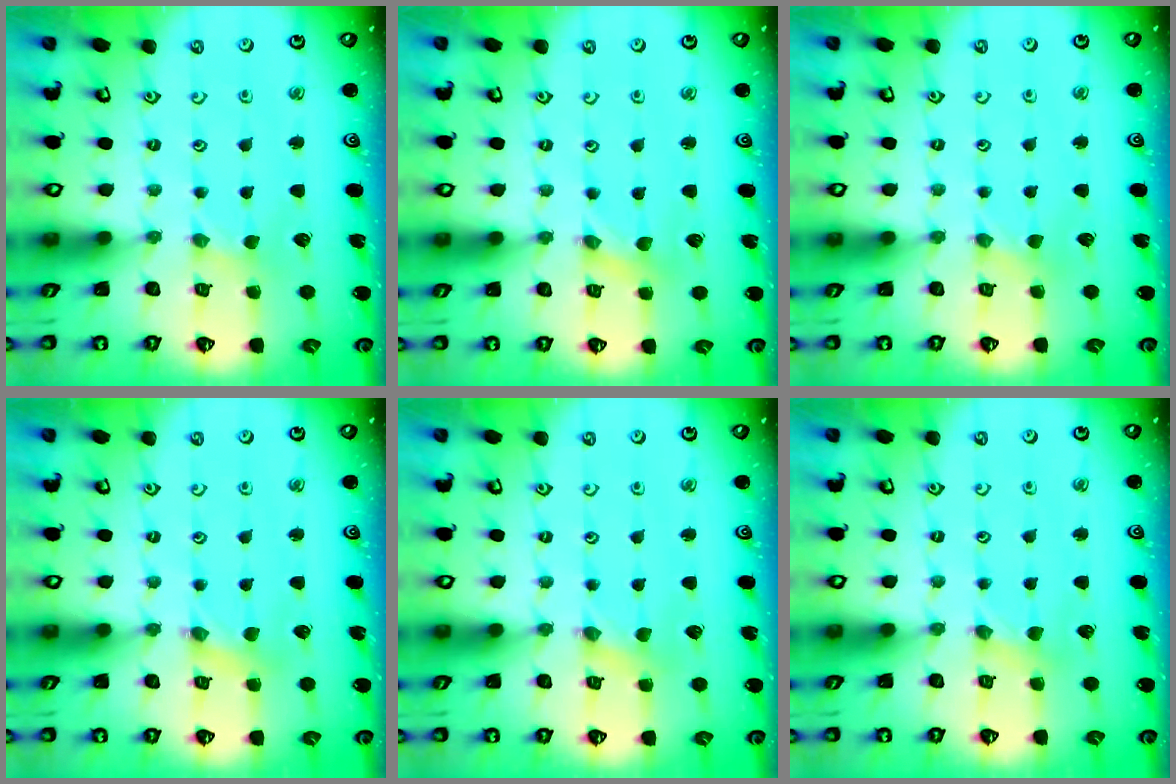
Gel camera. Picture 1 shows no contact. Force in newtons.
{"total": 0.7, "press": 0.7, "slide": 0.2}
{"total": 1.3, "press": 1.3, "slide": 0.2}
{"total": 1.5, "press": 1.5, "slide": 0.3}
{"total": 0.7, "press": 0.7, "slide": 0.1}
{"total": 1.9, "press": 1.8, "slide": 0.4}